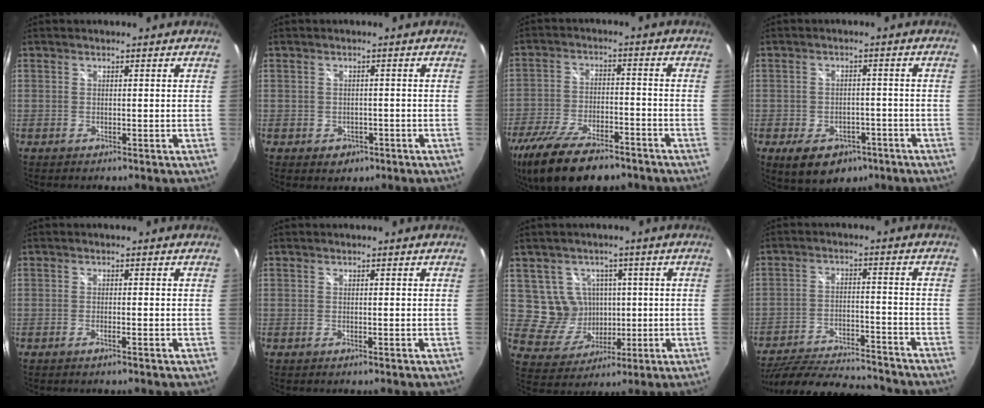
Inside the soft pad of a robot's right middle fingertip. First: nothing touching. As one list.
[{"total": 2.8, "force": [-1.3, 2.2, 1.1], "torque": [-0.026, -0.004, -0.013]}, {"total": 18.4, "force": [-13.6, 6.7, 10.5], "torque": [-0.226, -0.039, -0.227]}, {"total": 9.9, "force": [-5.8, 6.4, 4.9], "torque": [-0.104, -0.005, -0.071]}, {"total": 1.5, "force": [-0.9, -0.2, 1.2], "torque": [-0.018, -0.001, -0.017]}, {"total": 0.0}, {"total": 8.1, "force": [1.2, 7.7, 2.2], "torque": [-0.056, 0.008, 0.040]}, {"total": 20.1, "force": [-17.9, 3.9, 8.1], "torque": [-0.164, -0.022, -0.266]}]